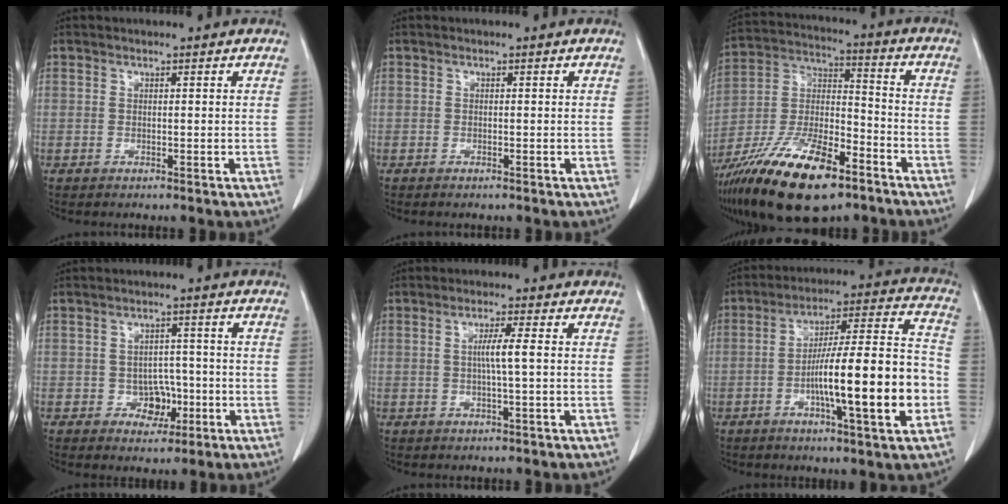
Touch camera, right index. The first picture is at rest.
{"total": 0.6, "force": [-0.5, 0.0, 0.3], "torque": [-0.010, -0.002, -0.008]}
{"total": 20.9, "force": [-13.4, 6.4, 14.6], "torque": [-0.292, -0.013, -0.240]}
{"total": 4.1, "force": [-1.3, 3.2, 2.2], "torque": [-0.021, 0.008, -0.014]}
{"total": 3.4, "force": [0.1, -0.4, 3.4], "torque": [-0.063, -0.001, 0.002]}
{"total": 18.0, "force": [-4.6, 1.3, 17.4], "torque": [-0.279, 0.010, -0.071]}